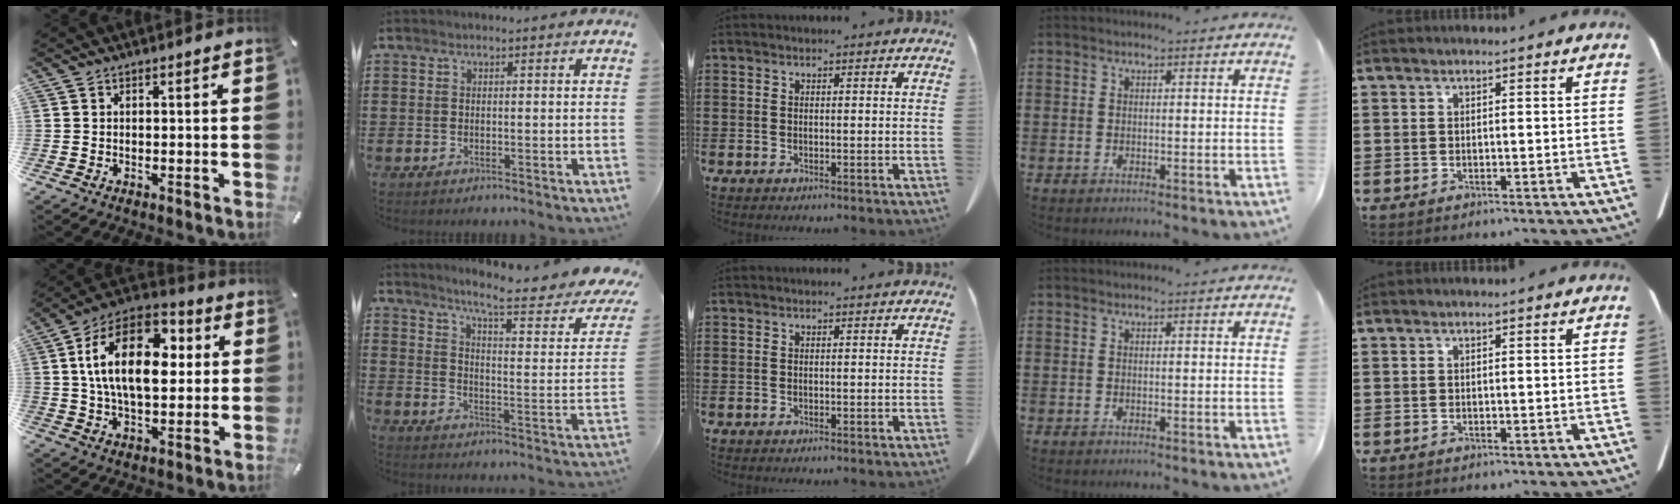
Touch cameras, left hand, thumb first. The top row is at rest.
{"thumb": {"total": 20.0, "force": [4.3, 11.9, 15.4], "torque": [-0.288, -0.006, 0.065]}, "index": {"total": 8.5, "force": [6.7, 0.0, 5.2], "torque": [-0.105, -0.051, 0.101]}}